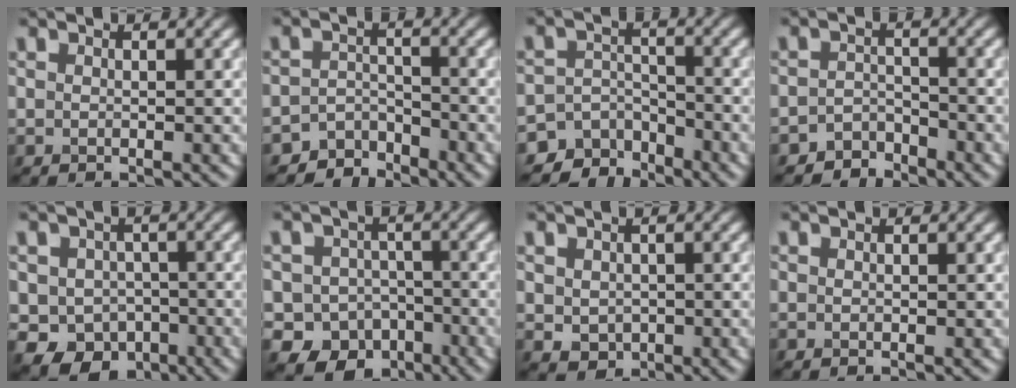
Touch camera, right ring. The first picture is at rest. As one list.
[{"total": 3.5, "force": [-3.2, 1.4, -0.1], "torque": [0.015, 0.003, -0.061]}, {"total": 5.2, "force": [-4.4, 2.8, 0.4], "torque": [0.010, -0.005, -0.070]}, {"total": 2.6, "force": [-2.4, 1.1, 0.0], "torque": [0.010, 0.007, -0.050]}, {"total": 6.6, "force": [-2.3, 5.5, 2.8], "torque": [-0.028, -0.005, -0.047]}, {"total": 9.3, "force": [-5.0, 7.4, 2.7], "torque": [-0.018, -0.025, -0.091]}, {"total": 2.1, "force": [0.1, 1.8, 1.0], "torque": [-0.022, -0.006, 0.003]}, {"total": 0.0}]